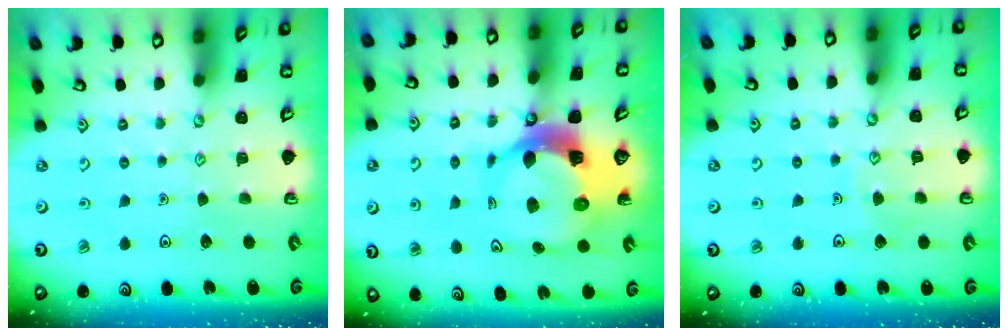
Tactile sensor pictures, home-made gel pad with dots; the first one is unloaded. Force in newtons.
{"total": 12.0, "press": 11.9, "slide": 1.3}
{"total": 5.8, "press": 5.8, "slide": 0.6}